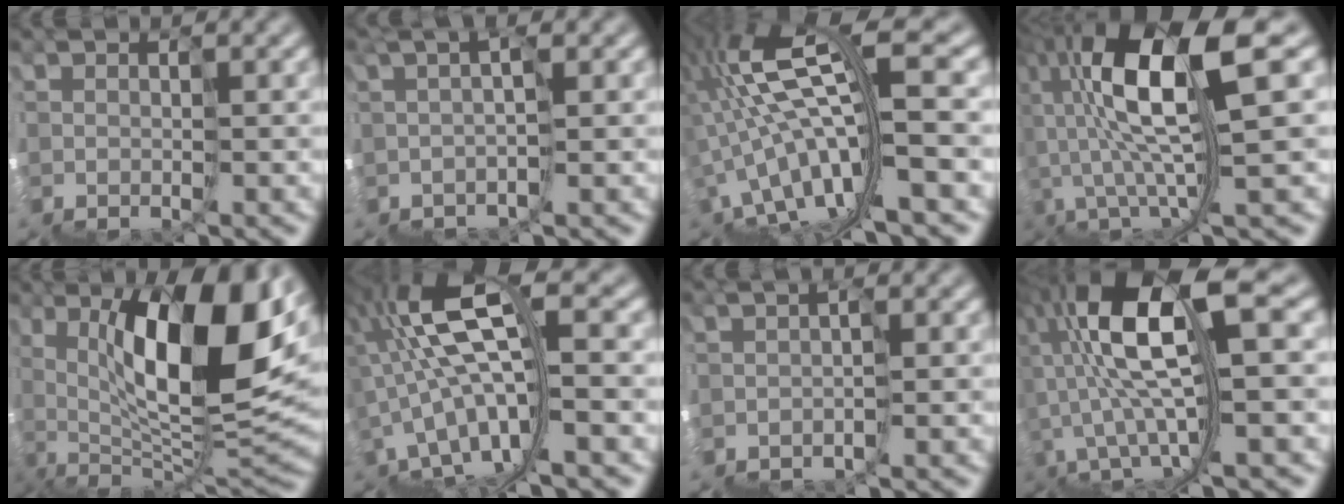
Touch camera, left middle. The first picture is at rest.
{"total": 1.1, "force": [0.9, -0.5, 0.5], "torque": [-0.013, 0.014, 0.009]}
{"total": 7.6, "force": [-0.9, 0.9, 7.5], "torque": [-0.150, 0.038, -0.019]}
{"total": 7.8, "force": [2.4, 0.7, 7.4], "torque": [-0.147, 0.030, 0.040]}
{"total": 10.4, "force": [4.8, 2.6, 8.8], "torque": [-0.133, 0.022, 0.070]}
{"total": 7.5, "force": [-0.2, 2.0, 7.2], "torque": [-0.141, 0.031, -0.012]}
{"total": 0.0}
{"total": 7.9, "force": [1.5, 1.5, 7.7], "torque": [-0.151, 0.030, 0.017]}